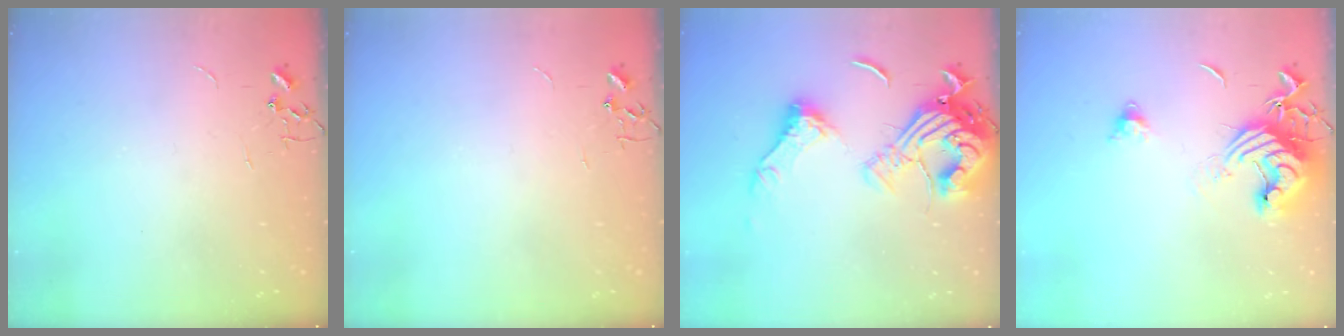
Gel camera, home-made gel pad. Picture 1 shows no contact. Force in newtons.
{"total": 0.0}
{"total": 18.3, "press": 18.2, "slide": 1.9}
{"total": 14.1, "press": 14.0, "slide": 1.8}